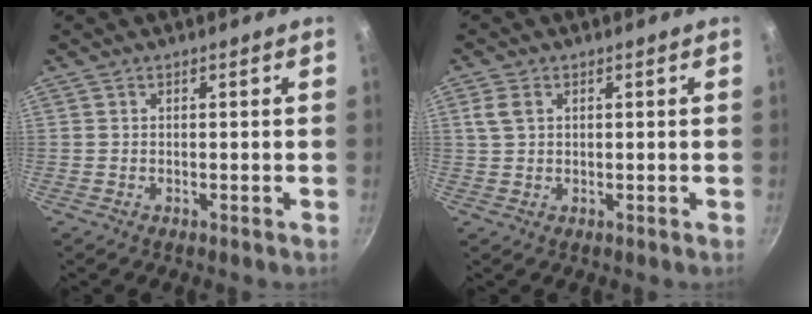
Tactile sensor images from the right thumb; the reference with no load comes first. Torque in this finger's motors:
{"motor_torque": [-0.02, 0.81, 0.11, -0.15, -0.03]}